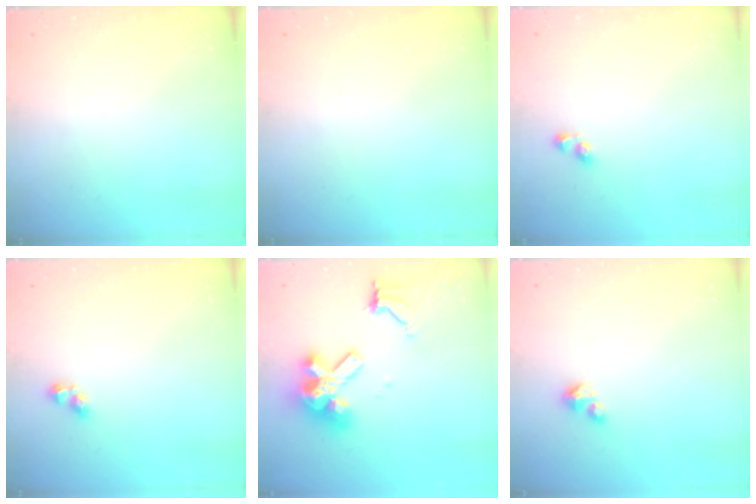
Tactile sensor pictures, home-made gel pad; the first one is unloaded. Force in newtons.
{"total": 0.0}
{"total": 2.5, "press": 2.2, "slide": 1.3}
{"total": 2.9, "press": 2.6, "slide": 1.1}
{"total": 14.3, "press": 14.2, "slide": 1.7}
{"total": 2.7, "press": 2.7, "slide": 0.3}